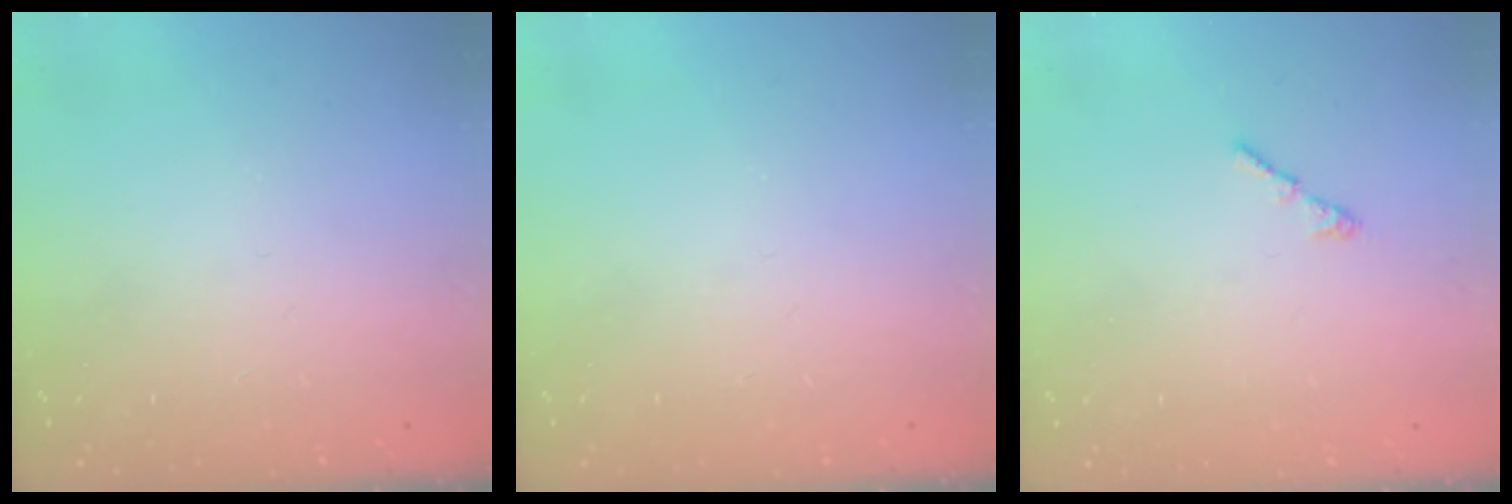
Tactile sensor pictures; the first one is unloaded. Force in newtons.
{"total": 0.0}
{"total": 1.3, "press": 1.2, "slide": 0.6}